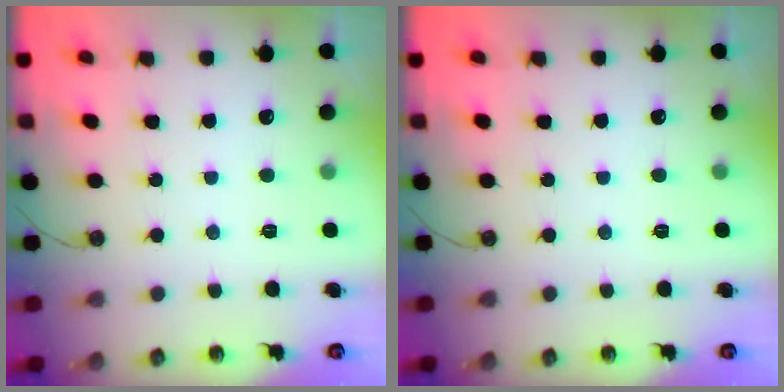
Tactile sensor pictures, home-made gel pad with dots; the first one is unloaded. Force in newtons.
{"total": 0.0}